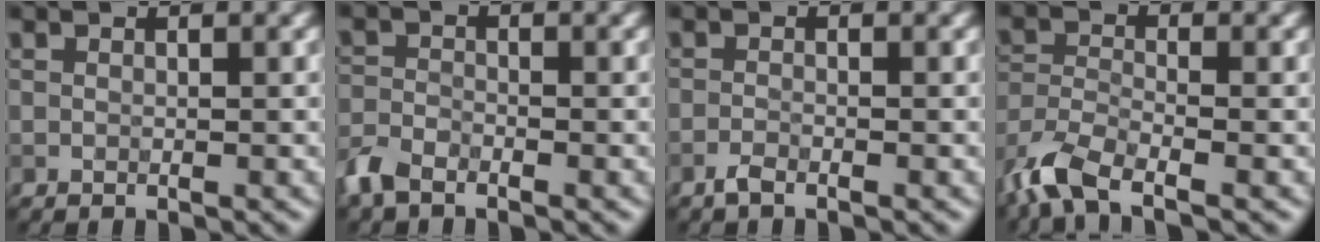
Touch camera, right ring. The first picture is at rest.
{"total": 2.8, "force": [-2.2, 1.3, 1.2], "torque": [-0.027, -0.004, -0.056]}
{"total": 1.1, "force": [-0.8, 0.2, 0.6], "torque": [-0.013, 0.001, -0.019]}
{"total": 5.9, "force": [-4.3, 1.9, 3.6], "torque": [-0.075, -0.008, -0.096]}